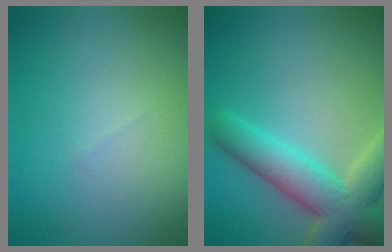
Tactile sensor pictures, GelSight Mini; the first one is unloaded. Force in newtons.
{"total": 7.8, "press": 7.8, "slide": 0.5}